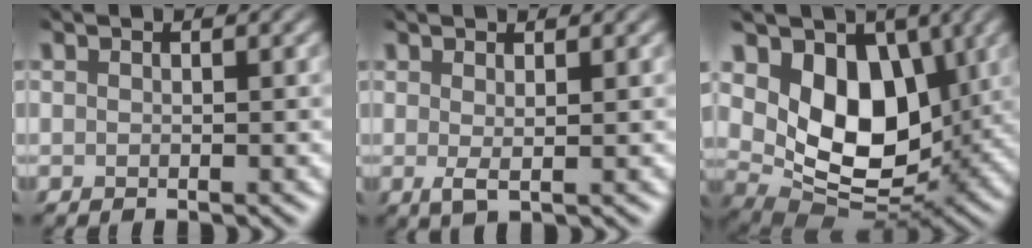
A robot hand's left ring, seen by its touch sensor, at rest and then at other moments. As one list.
[{"total": 1.2, "force": [0.3, 0.3, 1.2], "torque": [-0.022, -0.007, 0.010]}, {"total": 9.3, "force": [1.4, 6.5, 6.5], "torque": [-0.122, -0.023, 0.018]}]